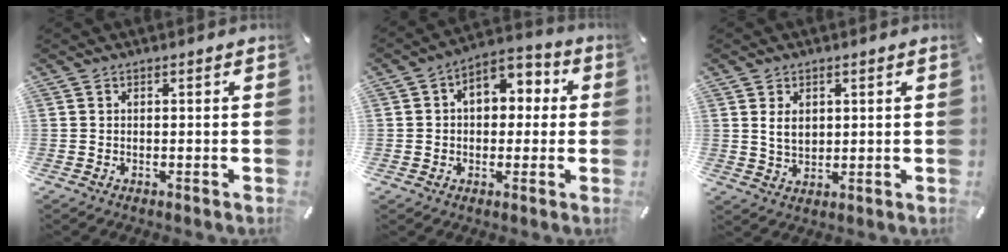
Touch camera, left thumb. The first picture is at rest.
{"total": 7.2, "force": [0.6, 6.0, 3.9], "torque": [-0.057, 0.008, 0.007]}
{"total": 4.1, "force": [1.4, 3.0, 2.4], "torque": [-0.052, -0.001, 0.021]}